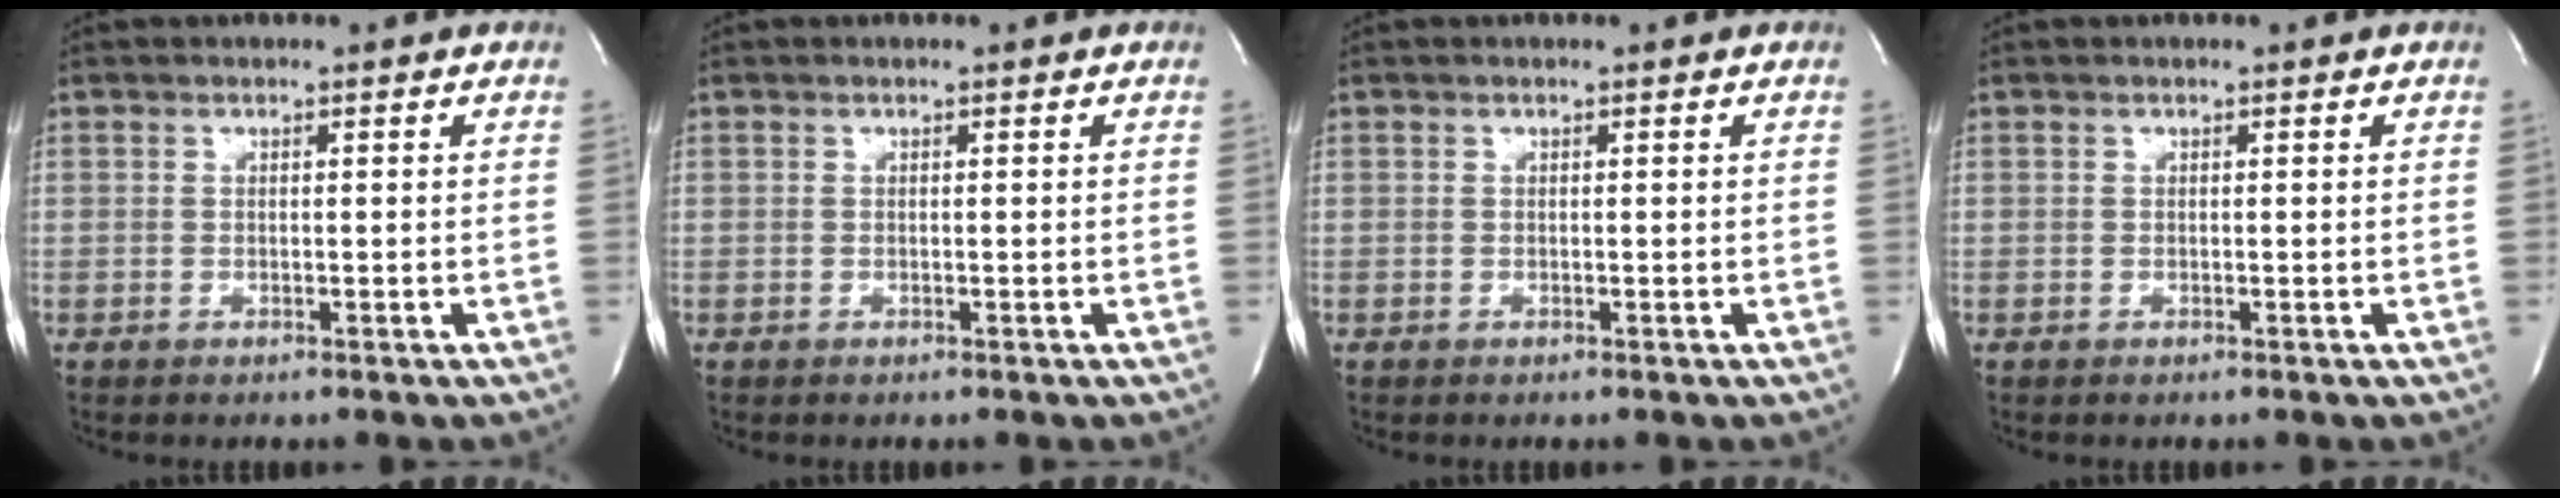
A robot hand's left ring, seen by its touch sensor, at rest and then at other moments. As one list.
[{"total": 0.0}, {"total": 0.0}, {"total": 0.0}]